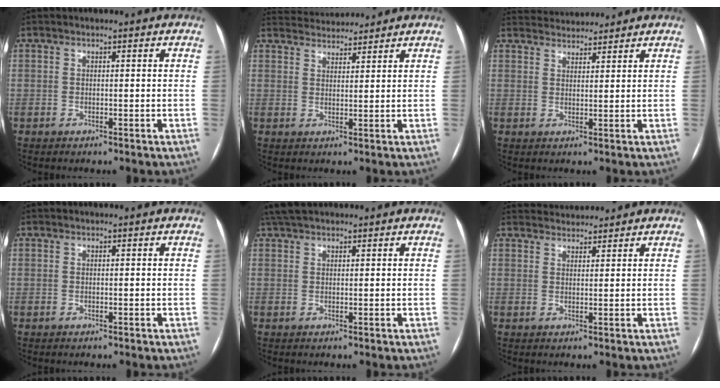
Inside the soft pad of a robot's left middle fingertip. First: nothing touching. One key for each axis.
{"total": 6.8, "fx": 6.7, "fy": 0.9, "fz": 0.9, "tx": -0.022, "ty": 0.027, "tz": 0.103}
{"total": 6.0, "fx": 5.9, "fy": 0.8, "fz": 0.7, "tx": -0.016, "ty": 0.028, "tz": 0.091}
{"total": 0.0}
{"total": 5.4, "fx": 4.6, "fy": 1.7, "fz": 2.3, "tx": -0.042, "ty": 0.036, "tz": 0.083}
{"total": 5.0, "fx": 4.9, "fy": 0.7, "fz": 0.4, "tx": -0.010, "ty": 0.028, "tz": 0.075}